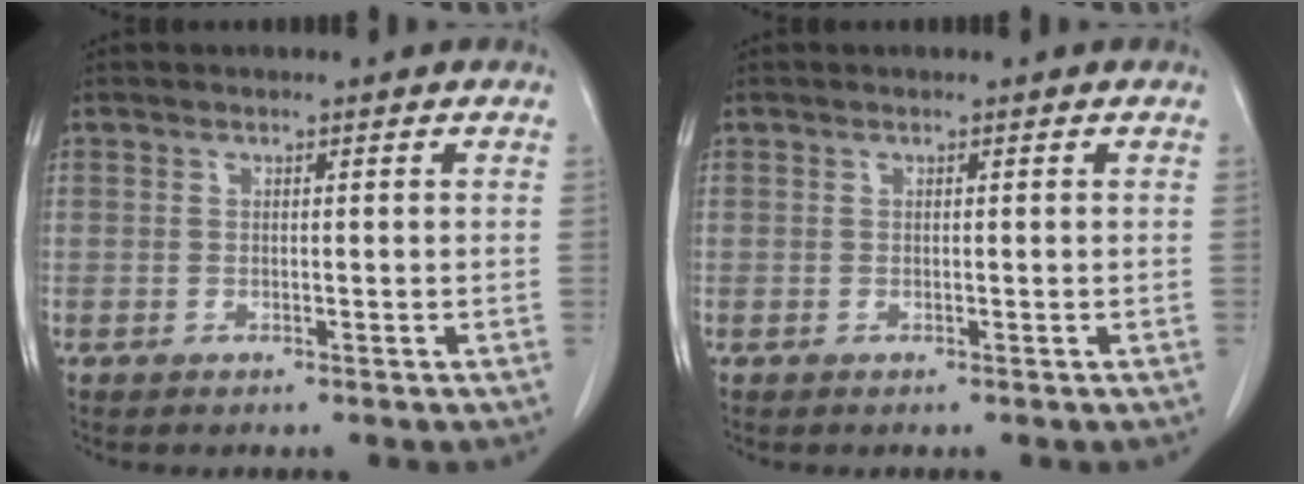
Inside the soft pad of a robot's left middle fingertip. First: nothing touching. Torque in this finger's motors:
{"motor_torque": [0.00, 0.00, 0.00, 0.00]}